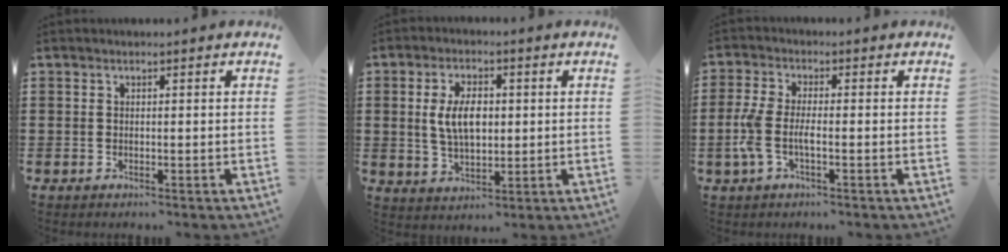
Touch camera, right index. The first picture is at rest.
{"total": 6.6, "force": [0.6, 3.5, 5.5], "torque": [-0.111, 0.007, 0.005]}
{"total": 4.5, "force": [-1.3, 1.6, 4.0], "torque": [-0.106, -0.008, -0.033]}